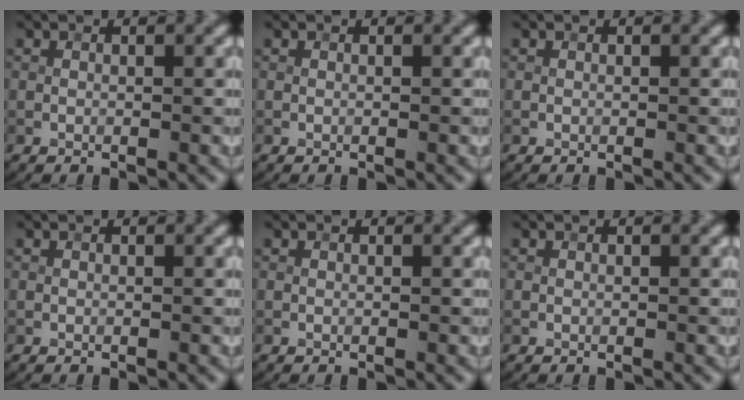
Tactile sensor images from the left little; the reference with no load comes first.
{"total": 0.0}
{"total": 0.0}
{"total": 0.0}
{"total": 0.0}
{"total": 0.0}